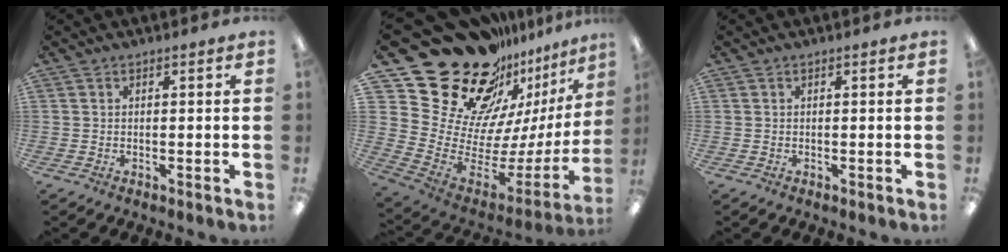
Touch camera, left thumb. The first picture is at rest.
{"total": 29.5, "force": [19.7, 16.5, 14.6], "torque": [-0.235, -0.183, 0.412]}
{"total": 0.0}